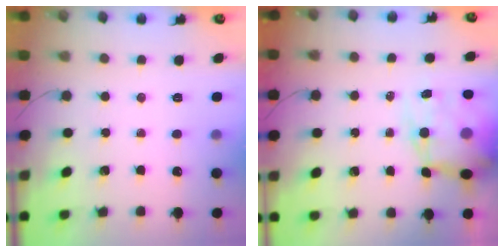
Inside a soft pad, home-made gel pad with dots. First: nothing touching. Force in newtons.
{"total": 13.9, "press": 13.6, "slide": 3.2}